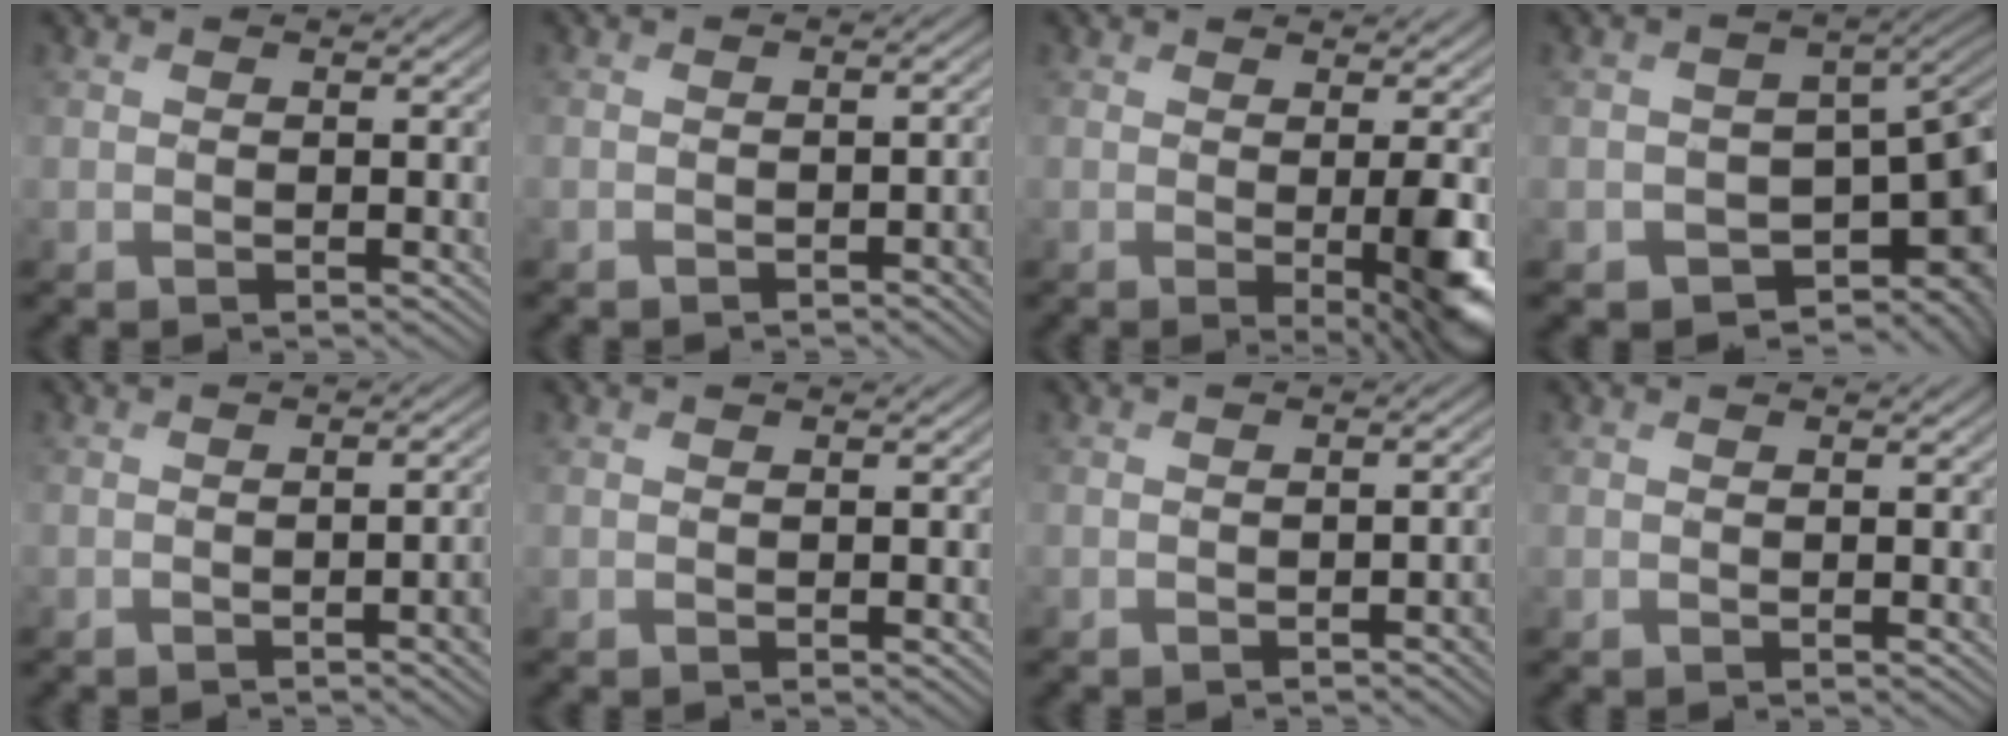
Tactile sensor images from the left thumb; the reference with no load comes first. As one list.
[{"total": 2.1, "force": [-1.0, 0.5, 1.8], "torque": [-0.024, 0.002, -0.018]}, {"total": 4.7, "force": [-0.1, 1.0, 4.6], "torque": [-0.063, -0.004, -0.005]}, {"total": 11.5, "force": [-3.2, 8.3, 7.4], "torque": [-0.094, -0.043, -0.048]}, {"total": 4.0, "force": [-1.0, 1.1, 3.8], "torque": [-0.046, 0.002, -0.017]}, {"total": 0.6, "force": [-0.2, 0.4, 0.4], "torque": [-0.009, -0.004, -0.003]}, {"total": 1.9, "force": [-1.0, 0.4, 1.5], "torque": [-0.020, 0.003, -0.017]}, {"total": 0.0}]